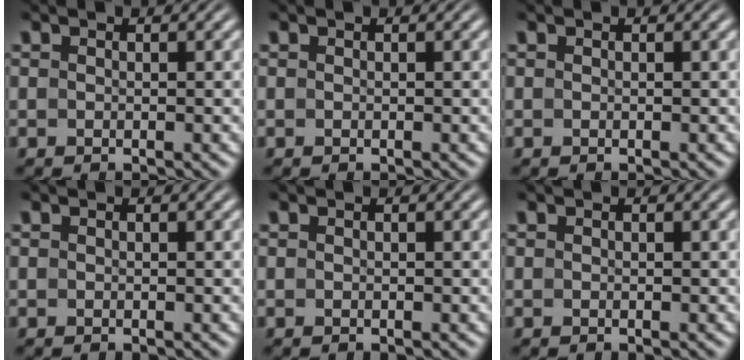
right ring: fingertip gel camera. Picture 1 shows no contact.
{"total": 0.0}
{"total": 0.0}
{"total": 0.0}
{"total": 0.0}
{"total": 0.0}